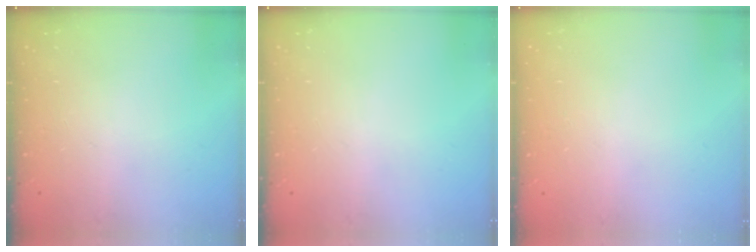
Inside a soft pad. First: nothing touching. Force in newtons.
{"total": 0.0}
{"total": 0.0}